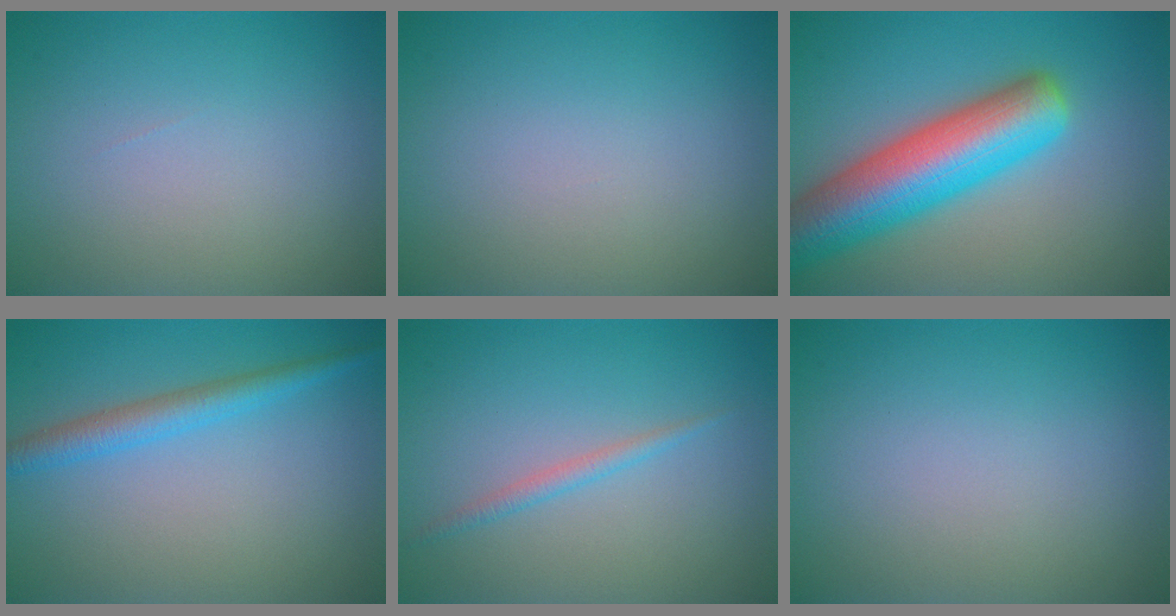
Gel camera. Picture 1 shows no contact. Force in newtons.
{"total": 0.0}
{"total": 9.8, "press": 9.8, "slide": 0.6}
{"total": 2.8, "press": 2.8, "slide": 0.2}
{"total": 1.2, "press": 1.2, "slide": 0.0}
{"total": 0.0}